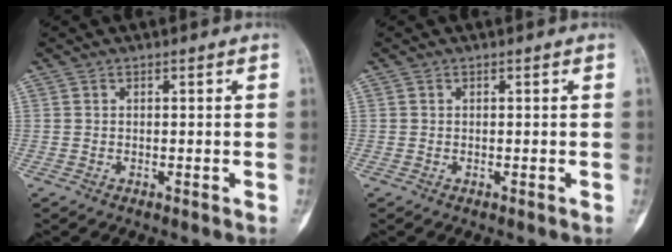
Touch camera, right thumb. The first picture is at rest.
{"total": 0.0}